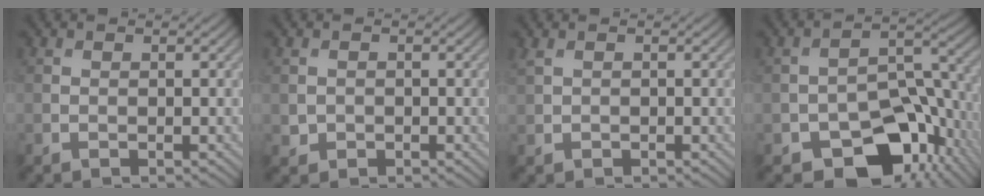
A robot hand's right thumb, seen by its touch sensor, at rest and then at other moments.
{"total": 1.2, "force": [-0.1, 1.1, 0.3], "torque": [-0.006, -0.008, -0.002]}
{"total": 1.3, "force": [0.6, 0.9, 0.8], "torque": [-0.025, 0.001, 0.016]}
{"total": 12.5, "force": [-6.5, 7.3, 7.7], "torque": [-0.114, -0.019, -0.106]}